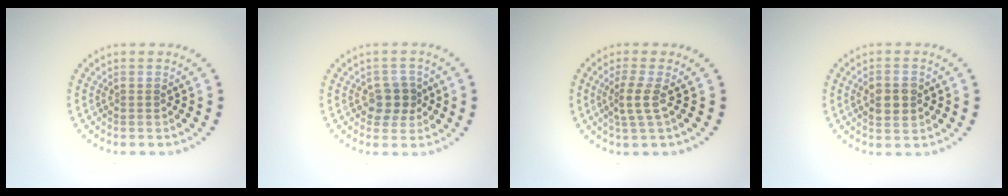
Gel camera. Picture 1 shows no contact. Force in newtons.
{"total": 2.7, "press": 2.6, "slide": 1.0}
{"total": 2.2, "press": 1.5, "slide": 1.6}
{"total": 2.8, "press": 2.8, "slide": 0.3}